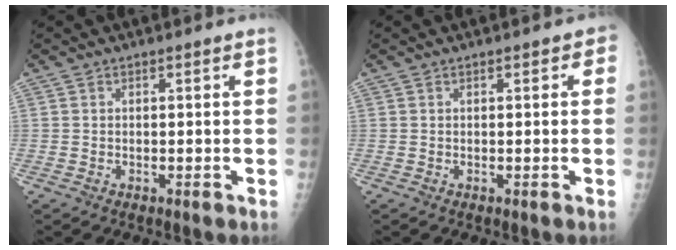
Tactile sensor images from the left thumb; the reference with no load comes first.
{"total": 1.3, "force": [0.4, 0.8, 1.0], "torque": [-0.002, 0.003, 0.001]}